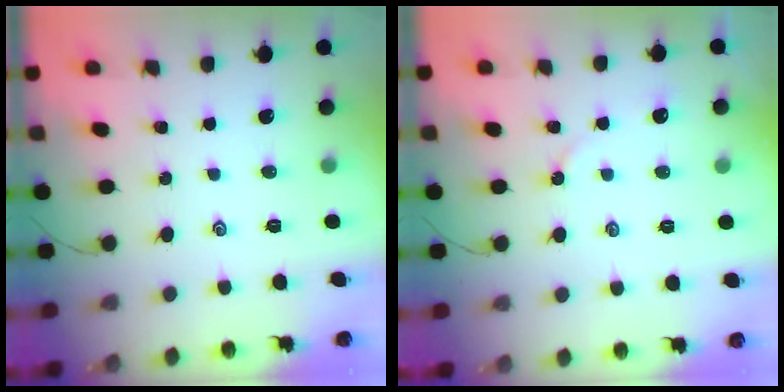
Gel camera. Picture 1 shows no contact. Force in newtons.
{"total": 2.0, "press": 1.9, "slide": 0.3}